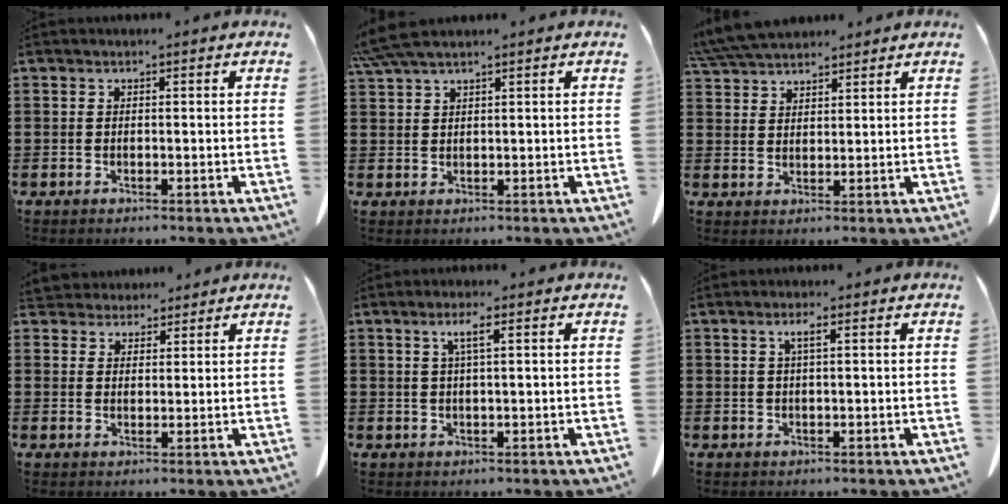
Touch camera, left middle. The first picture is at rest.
{"total": 3.9, "force": [3.2, 0.4, 2.3], "torque": [-0.054, -0.002, 0.061]}
{"total": 6.1, "force": [5.7, 1.3, 1.8], "torque": [-0.053, -0.011, 0.109]}
{"total": 3.4, "force": [3.1, 1.3, 0.0], "torque": [-0.012, -0.005, 0.061]}
{"total": 2.9, "force": [1.1, 0.2, 2.7], "torque": [-0.056, 0.003, 0.018]}
{"total": 1.9, "force": [0.7, 0.2, 1.8], "torque": [-0.036, 0.001, 0.011]}